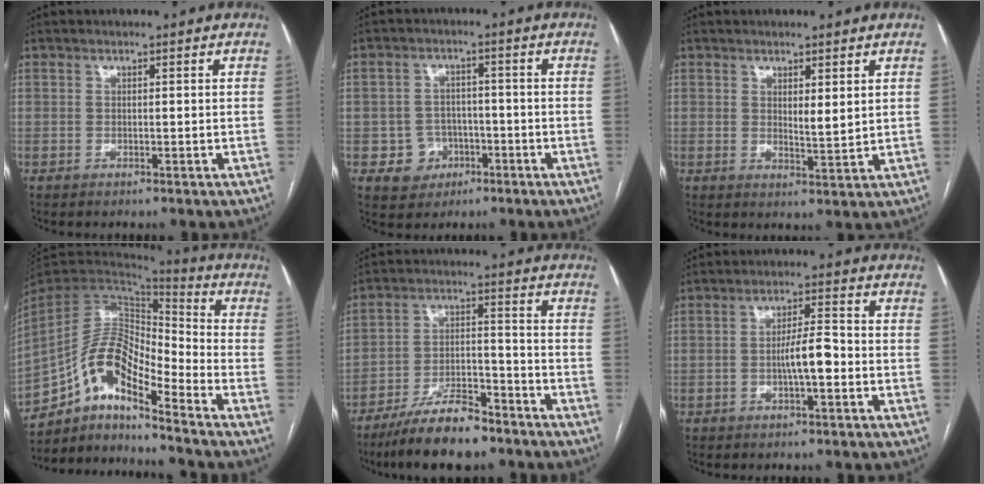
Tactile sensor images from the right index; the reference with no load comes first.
{"total": 5.3, "force": [-2.0, 4.8, 0.8], "torque": [-0.006, 0.012, -0.024]}
{"total": 2.9, "force": [1.2, 0.6, 2.6], "torque": [-0.045, -0.012, 0.023]}
{"total": 13.8, "force": [-9.4, 3.5, 9.5], "torque": [-0.184, 0.027, -0.171]}
{"total": 11.8, "force": [-9.2, 3.0, 6.8], "torque": [-0.118, 0.000, -0.161]}
{"total": 5.1, "force": [-1.3, 0.9, 4.9], "torque": [-0.088, 0.009, -0.021]}